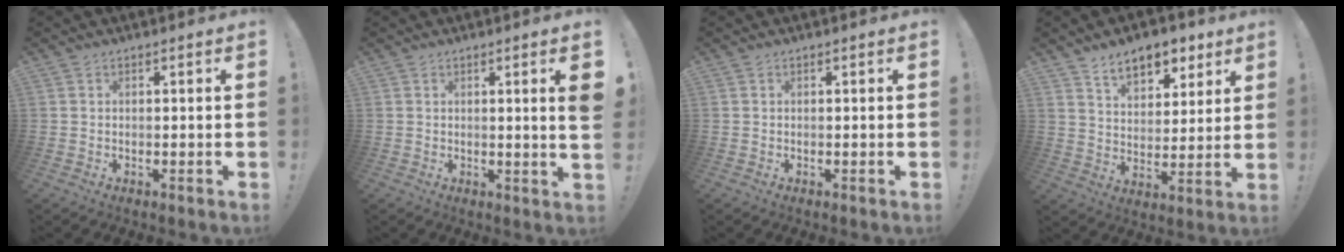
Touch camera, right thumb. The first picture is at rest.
{"total": 4.9, "force": [1.1, -0.2, 4.8], "torque": [-0.071, -0.010, 0.017]}
{"total": 0.0}
{"total": 11.0, "force": [7.5, 6.1, 5.2], "torque": [-0.066, -0.045, 0.136]}